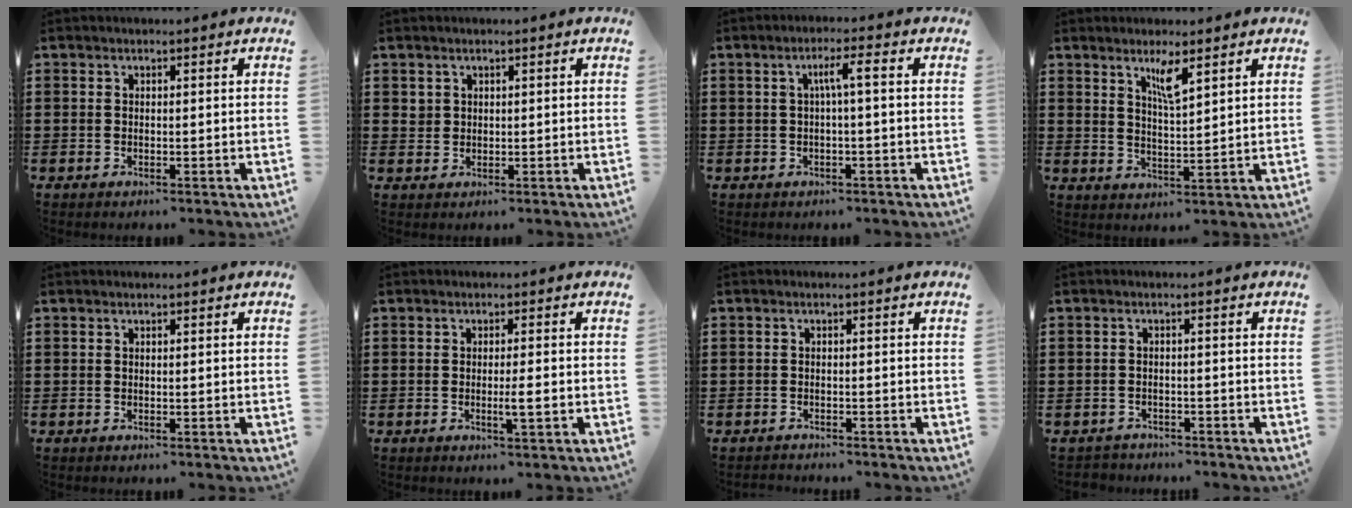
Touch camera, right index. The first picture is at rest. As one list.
[{"total": 1.5, "force": [0.8, 1.2, 0.2], "torque": [-0.008, 0.005, 0.017]}, {"total": 3.3, "force": [0.0, 0.0, 3.3], "torque": [-0.062, 0.002, -0.004]}, {"total": 4.3, "force": [2.7, 0.7, 3.2], "torque": [-0.063, 0.002, 0.044]}, {"total": 0.0}, {"total": 2.6, "force": [-0.6, 0.1, 2.5], "torque": [-0.041, -0.004, -0.012]}, {"total": 0.8, "force": [-0.7, 0.3, -0.2], "torque": [0.003, 0.006, -0.017]}, {"total": 1.5, "force": [-1.4, 0.4, -0.2], "torque": [-0.002, 0.004, -0.033]}]